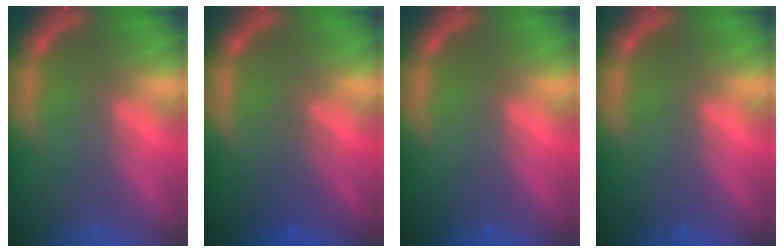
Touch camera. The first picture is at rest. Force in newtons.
{"total": 2.5}
{"total": 0.0}
{"total": 0.0}